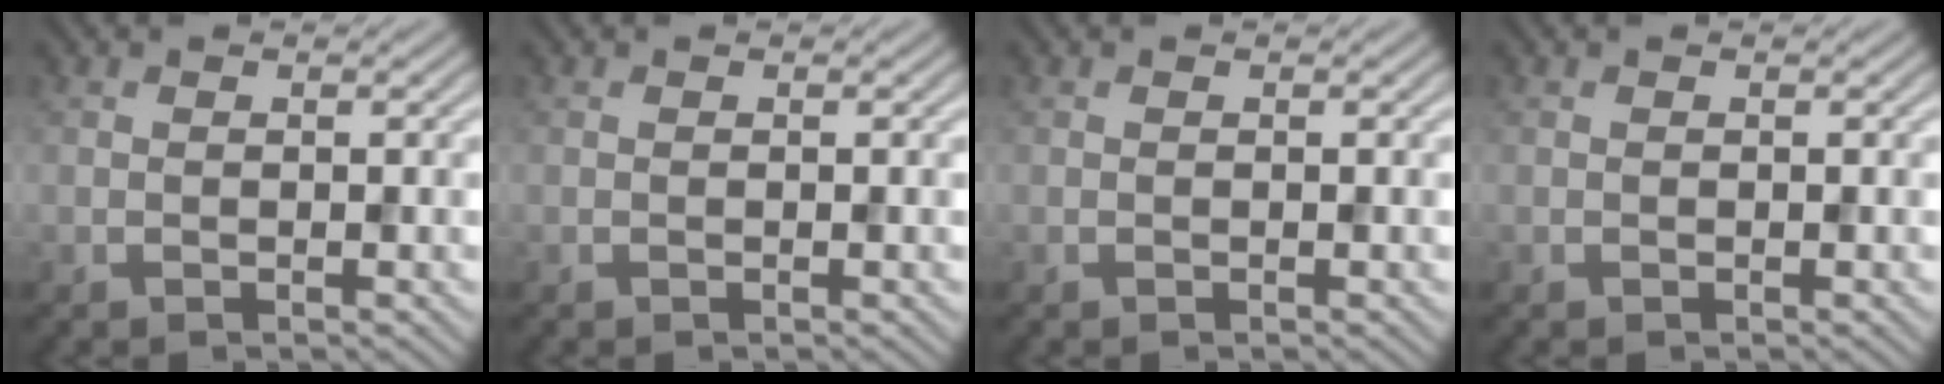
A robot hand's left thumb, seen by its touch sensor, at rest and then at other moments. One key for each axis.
{"total": 0.0}
{"total": 0.0}
{"total": 0.0}